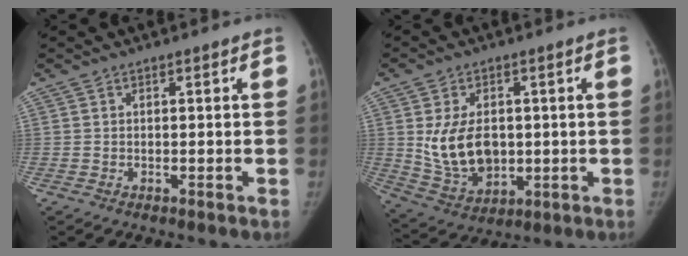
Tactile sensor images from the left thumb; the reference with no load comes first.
{"total": 11.9, "force": [0.7, 8.2, 8.7], "torque": [-0.132, -0.012, 0.034]}